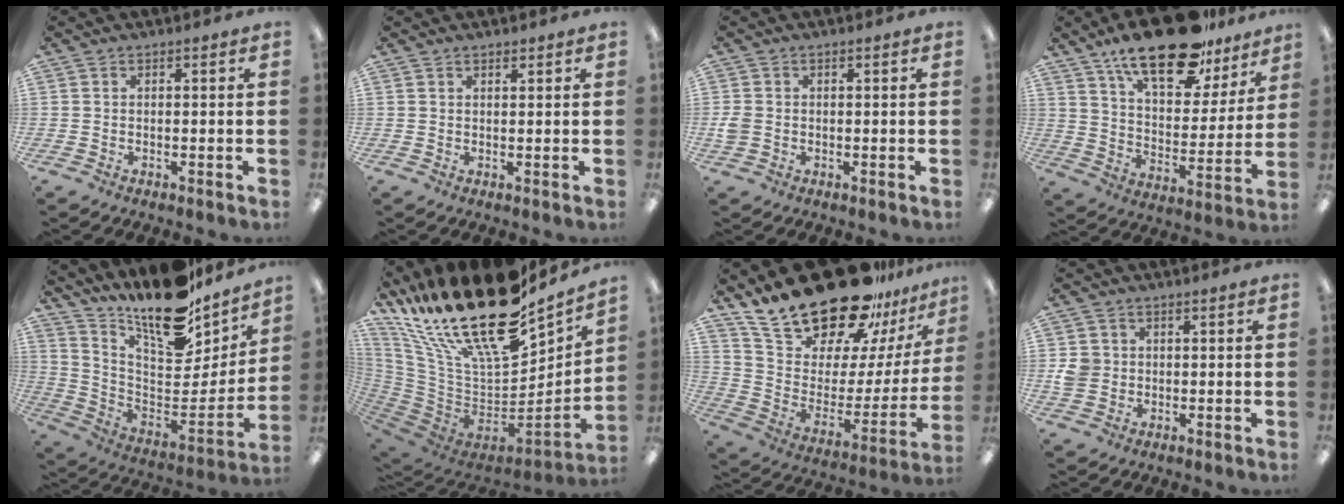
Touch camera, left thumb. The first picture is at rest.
{"total": 1.1, "force": [1.0, 0.3, 0.2], "torque": [-0.004, -0.001, 0.019]}
{"total": 2.6, "force": [-0.3, 2.1, 1.4], "torque": [-0.015, 0.002, -0.007]}
{"total": 22.4, "force": [15.9, 9.1, 13.0], "torque": [-0.203, -0.095, 0.270]}
{"total": 17.5, "force": [15.0, 5.3, 7.2], "torque": [-0.110, -0.135, 0.255]}
{"total": 30.9, "force": [19.2, 12.5, 20.7], "torque": [-0.388, -0.145, 0.345]}
{"total": 26.9, "force": [21.4, 11.1, 11.9], "torque": [-0.196, -0.155, 0.392]}
{"total": 3.9, "force": [0.3, 3.7, 1.1], "torque": [-0.017, 0.004, 0.006]}